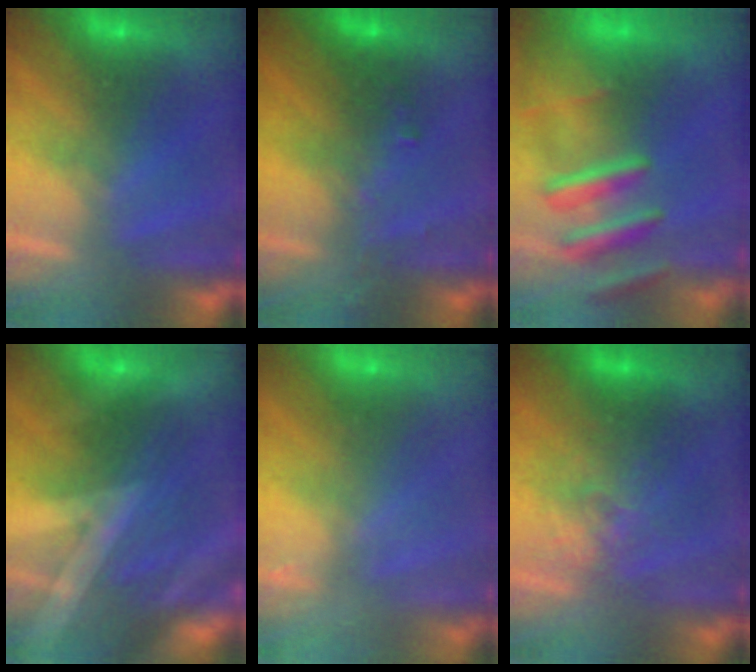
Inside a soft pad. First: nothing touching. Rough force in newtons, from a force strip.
{"total": 2.9}
{"total": 9.6}
{"total": 2.9}
{"total": 2.7}
{"total": 2.4}